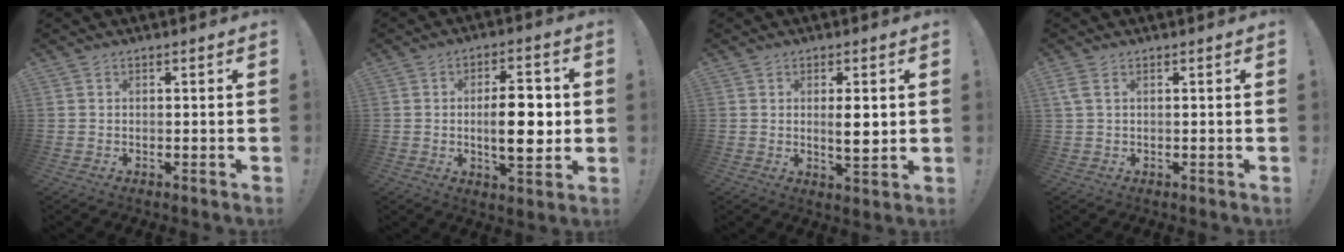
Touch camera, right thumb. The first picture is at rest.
{"total": 12.4, "force": [-0.5, 4.8, 11.4], "torque": [-0.175, -0.007, -0.018]}
{"total": 5.7, "force": [0.7, 1.2, 5.5], "torque": [-0.069, -0.015, 0.005]}
{"total": 2.2, "force": [1.0, 0.5, 1.9], "torque": [-0.039, 0.000, 0.019]}